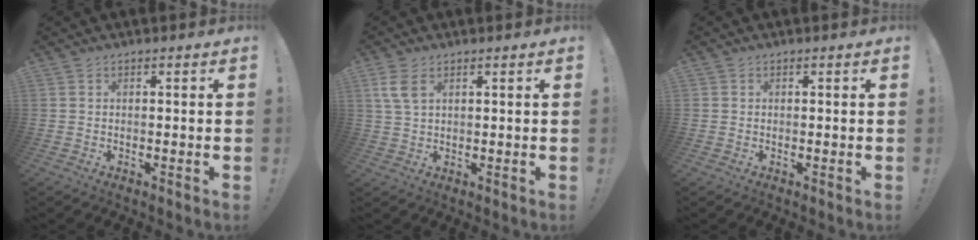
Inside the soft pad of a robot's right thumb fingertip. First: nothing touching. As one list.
[{"total": 5.9, "force": [2.8, 3.3, 4.0], "torque": [-0.074, -0.008, 0.053]}, {"total": 0.5, "force": [0.2, 0.5, 0.0], "torque": [0.009, -0.003, 0.002]}]